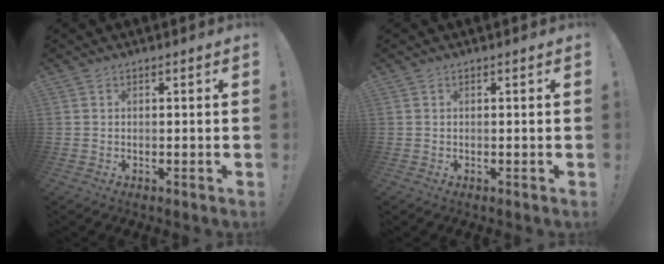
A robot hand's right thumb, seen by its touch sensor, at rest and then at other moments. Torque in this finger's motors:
{"motor_torque": [-0.05, 0.15, -0.18, 0.04, 0.04]}